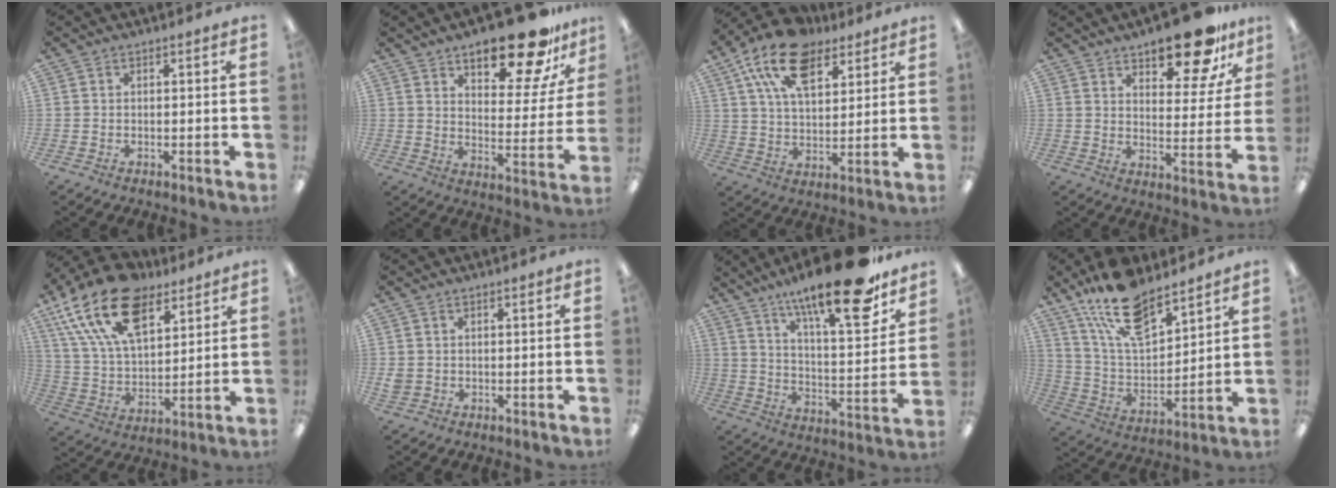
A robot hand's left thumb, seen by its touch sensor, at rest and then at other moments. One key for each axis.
{"total": 18.8, "fx": 13.8, "fy": 6.8, "fz": 10.8, "tx": -0.146, "ty": -0.087, "tz": 0.225}
{"total": 17.2, "fx": 10.0, "fy": 9.7, "fz": 10.0, "tx": -0.175, "ty": -0.034, "tz": 0.182}
{"total": 15.1, "fx": 11.6, "fy": 5.7, "fz": 7.8, "tx": -0.101, "ty": -0.075, "tz": 0.197}
{"total": 21.1, "fx": 12.5, "fy": 11.5, "fz": 12.6, "tx": -0.251, "ty": -0.053, "tz": 0.224}
{"total": 1.8, "fx": 0.1, "fy": 1.6, "fz": 0.7, "tx": -0.013, "ty": 0.005, "tz": 0.000}
{"total": 23.0, "fx": 16.3, "fy": 5.4, "fz": 15.2, "tx": -0.232, "ty": -0.109, "tz": 0.261}
{"total": 17.5, "fx": 13.1, "fy": 7.2, "fz": 9.2, "tx": -0.176, "ty": -0.070, "tz": 0.233}